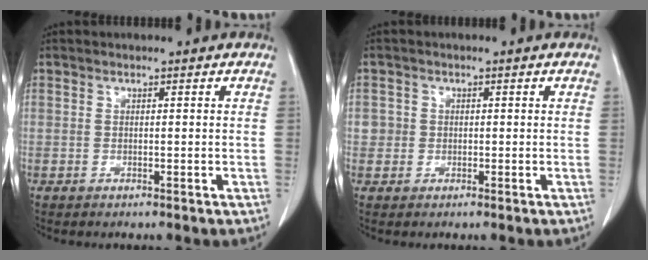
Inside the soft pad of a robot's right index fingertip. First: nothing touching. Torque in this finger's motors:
{"motor_torque": [-0.07, 0.06, 0.05, 0.00]}